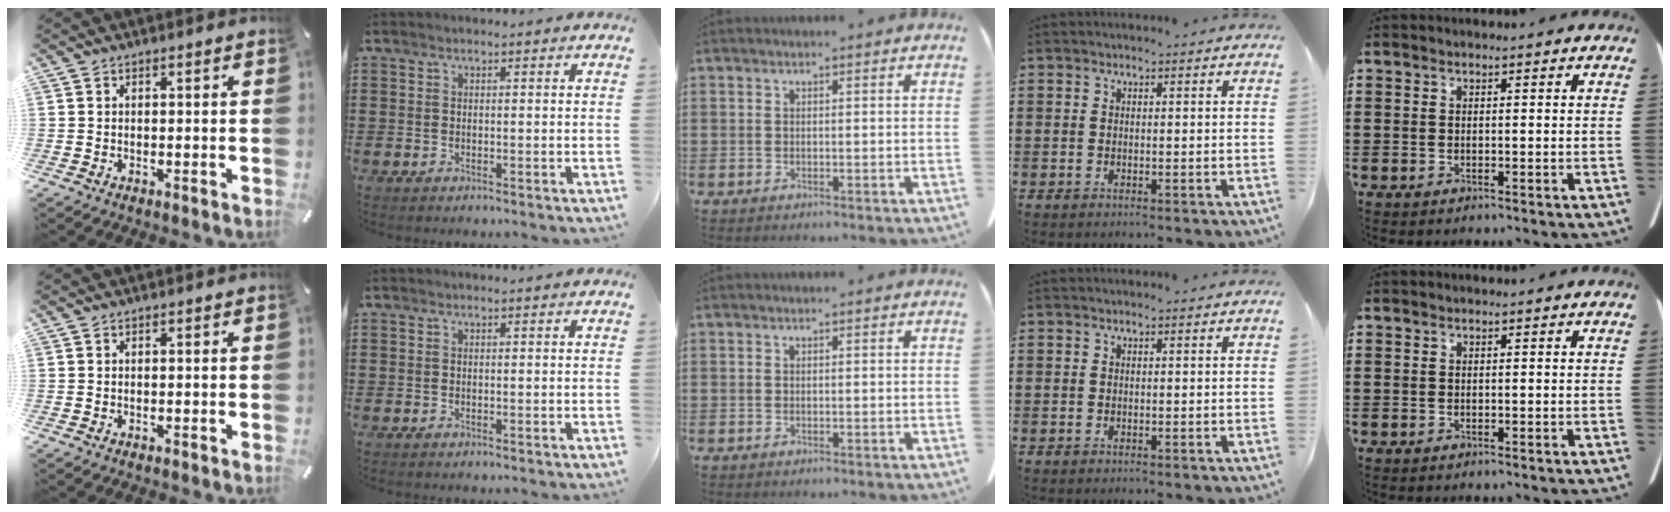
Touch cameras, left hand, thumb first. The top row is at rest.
{}